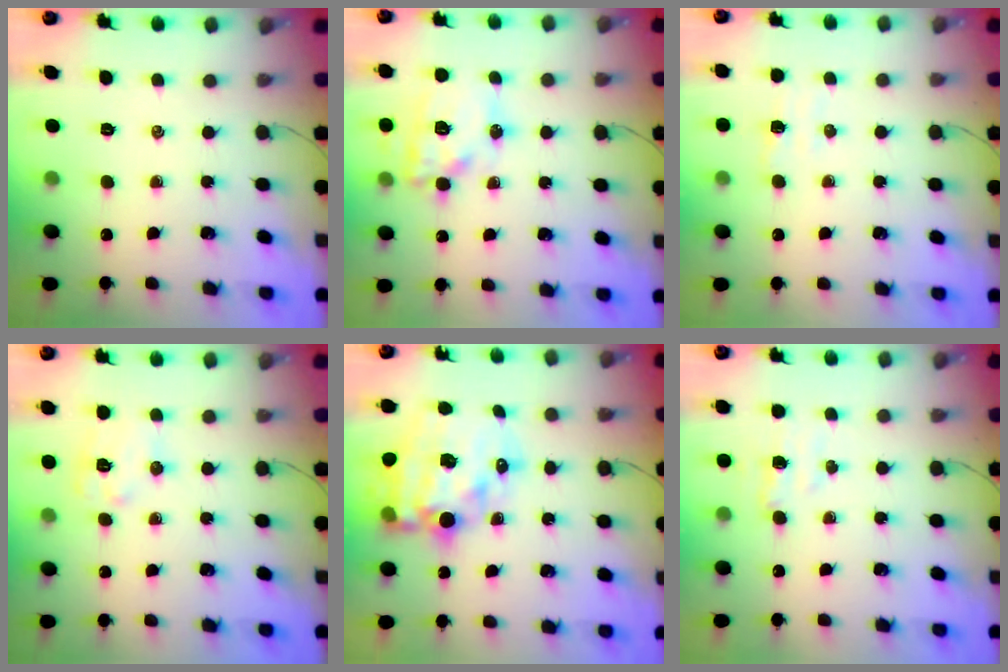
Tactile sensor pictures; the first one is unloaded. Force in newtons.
{"total": 15.6, "press": 15.3, "slide": 2.9}
{"total": 4.2, "press": 4.1, "slide": 1.0}
{"total": 10.0, "press": 10.0, "slide": 0.5}
{"total": 20.3, "press": 19.7, "slide": 4.9}
{"total": 4.4, "press": 4.2, "slide": 1.3}